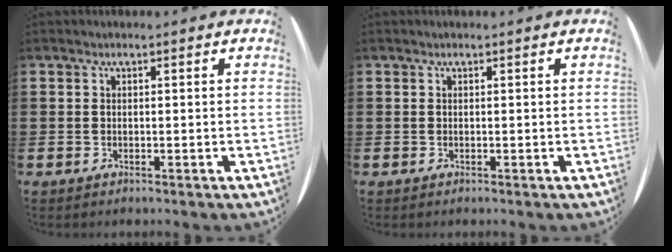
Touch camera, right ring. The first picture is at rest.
{"total": 0.0}